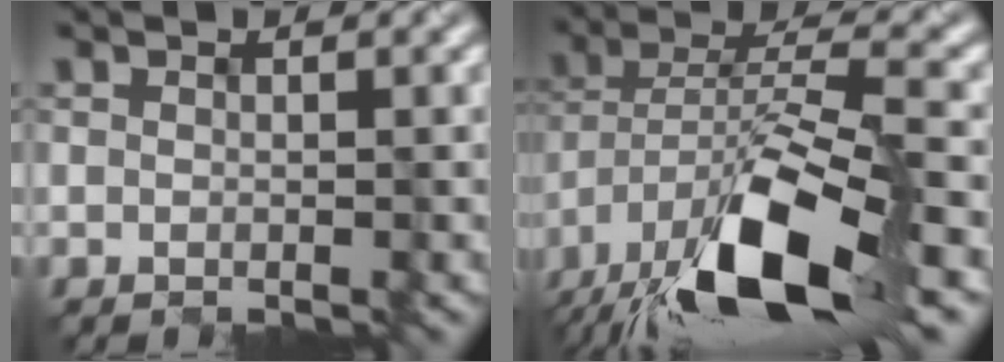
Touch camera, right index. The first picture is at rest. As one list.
[{"total": 13.5, "force": [-7.7, 4.1, 10.3], "torque": [-0.191, -0.006, -0.133]}]